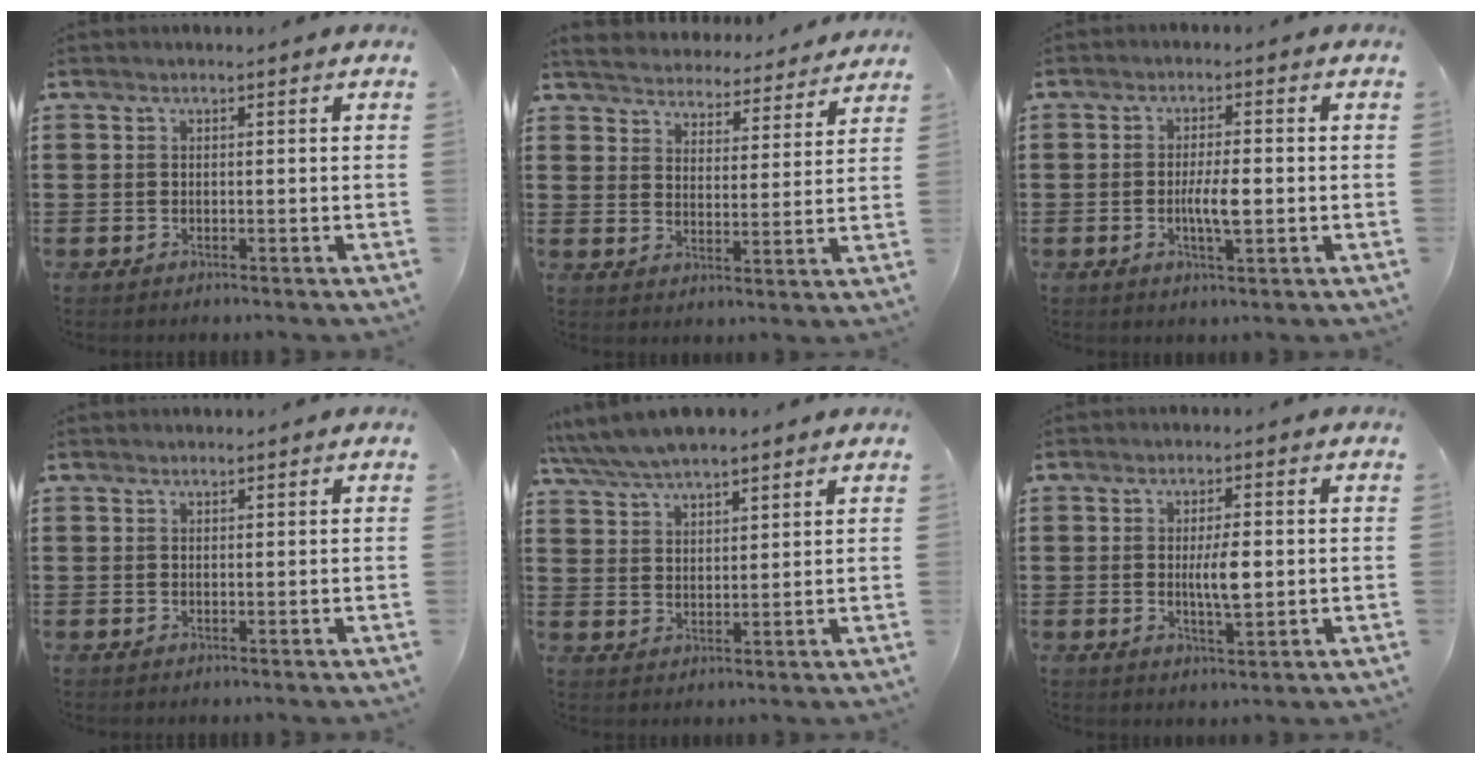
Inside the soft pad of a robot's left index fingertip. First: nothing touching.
{"total": 4.5, "force": [4.5, -0.1, -0.6], "torque": [-0.017, -0.040, 0.075]}
{"total": 4.5, "force": [-0.5, 0.9, 4.3], "torque": [-0.082, -0.003, -0.012]}
{"total": 0.6, "force": [0.5, 0.2, 0.1], "torque": [-0.002, 0.001, 0.011]}
{"total": 5.8, "force": [5.2, 1.6, 1.8], "torque": [-0.055, -0.012, 0.096]}
{"total": 4.9, "force": [0.1, 1.4, 4.7], "torque": [-0.077, -0.001, -0.001]}